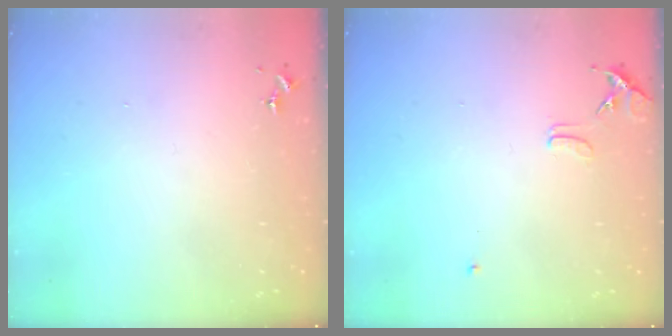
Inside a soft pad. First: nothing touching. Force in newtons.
{"total": 8.3, "press": 8.3, "slide": 0.7}